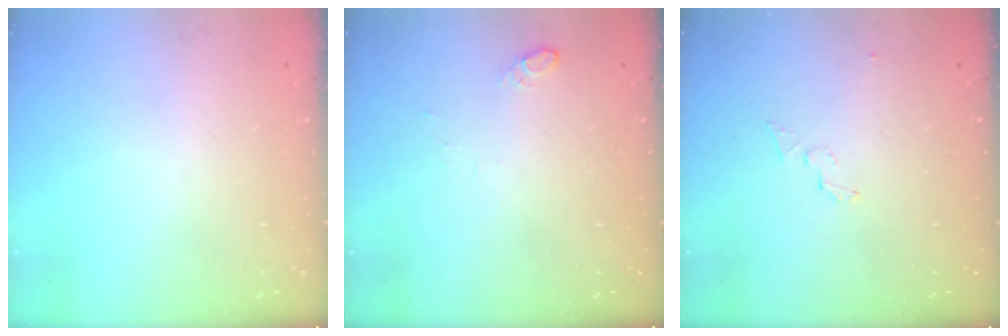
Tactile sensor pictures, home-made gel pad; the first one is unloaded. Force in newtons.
{"total": 6.2, "press": 4.6, "slide": 4.1}
{"total": 4.0, "press": 4.0, "slide": 0.4}